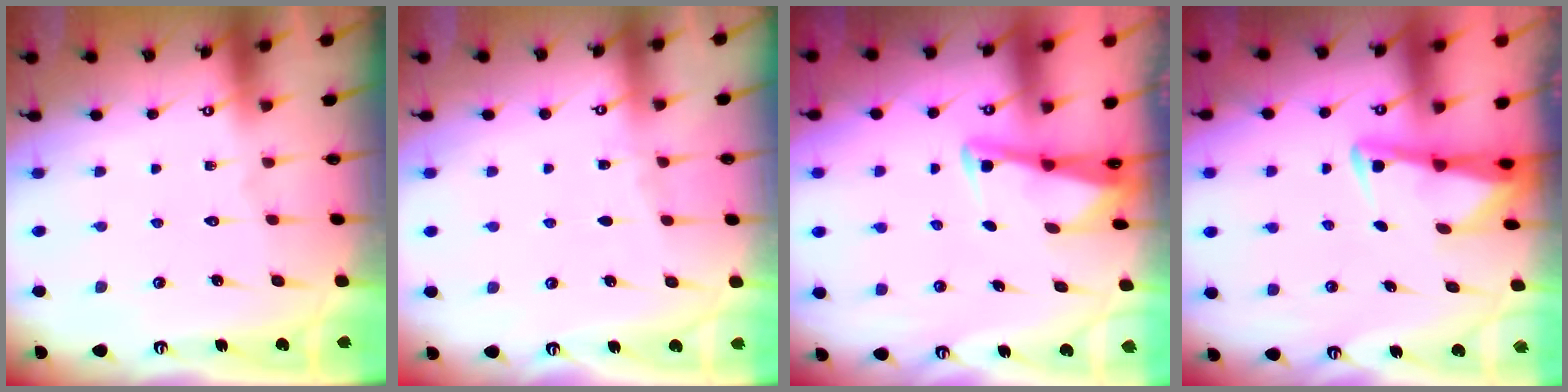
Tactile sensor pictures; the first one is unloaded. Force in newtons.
{"total": 2.4, "press": 2.4, "slide": 0.4}
{"total": 2.9, "press": 2.9, "slide": 0.3}
{"total": 3.0, "press": 3.0, "slide": 0.3}